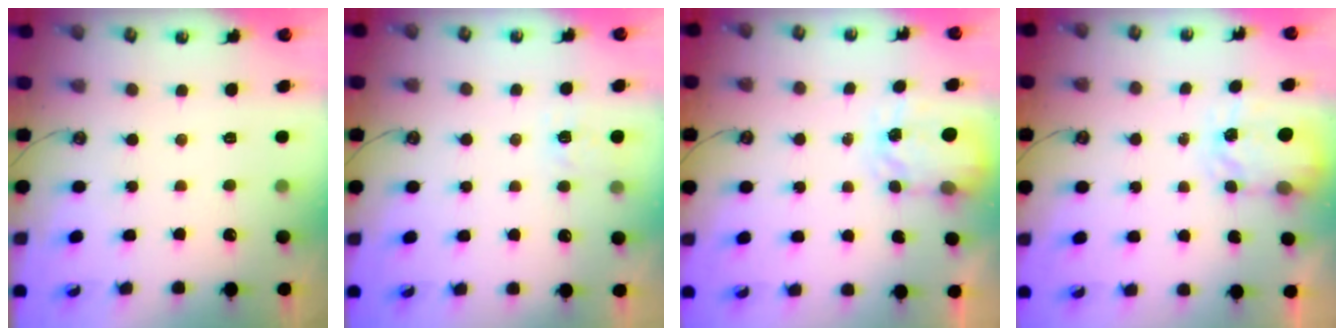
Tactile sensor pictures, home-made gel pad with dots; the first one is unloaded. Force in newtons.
{"total": 3.2, "press": 3.2, "slide": 0.4}
{"total": 3.8, "press": 3.8, "slide": 0.5}
{"total": 3.8, "press": 3.8, "slide": 0.5}